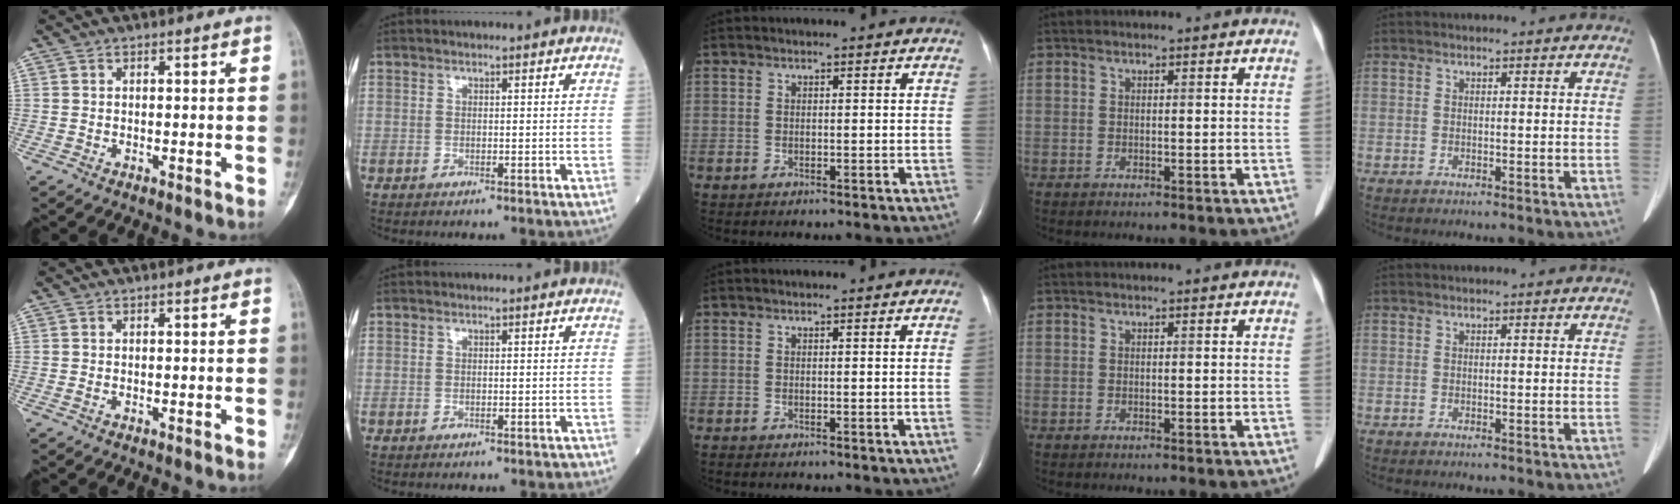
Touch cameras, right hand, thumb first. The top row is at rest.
{"index": {"total": 0.7, "force": [-0.6, 0.2, 0.2], "torque": [-0.004, 0.000, -0.008]}, "middle": {"total": 1.0, "force": [-0.4, -0.5, 0.8], "torque": [-0.002, 0.006, -0.010]}}